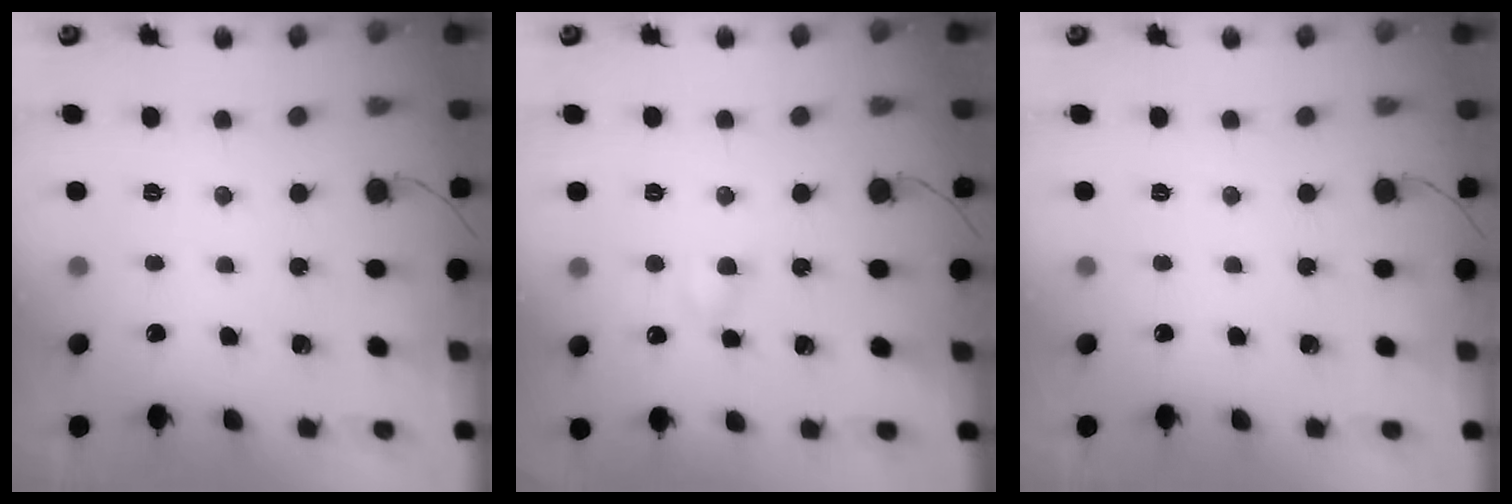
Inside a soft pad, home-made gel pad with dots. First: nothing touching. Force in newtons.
{"total": 3.6, "press": 3.5, "slide": 1.1}
{"total": 0.0}